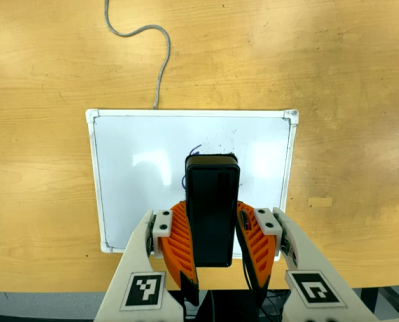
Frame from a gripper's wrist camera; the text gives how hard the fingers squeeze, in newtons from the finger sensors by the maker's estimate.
{"total": 6.7, "left": 5.5, "right": 8.0}